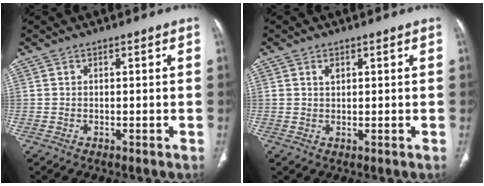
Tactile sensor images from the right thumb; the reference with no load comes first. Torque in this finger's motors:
{"motor_torque": [0.42, -0.36, -0.09, 0.69, 0.02]}